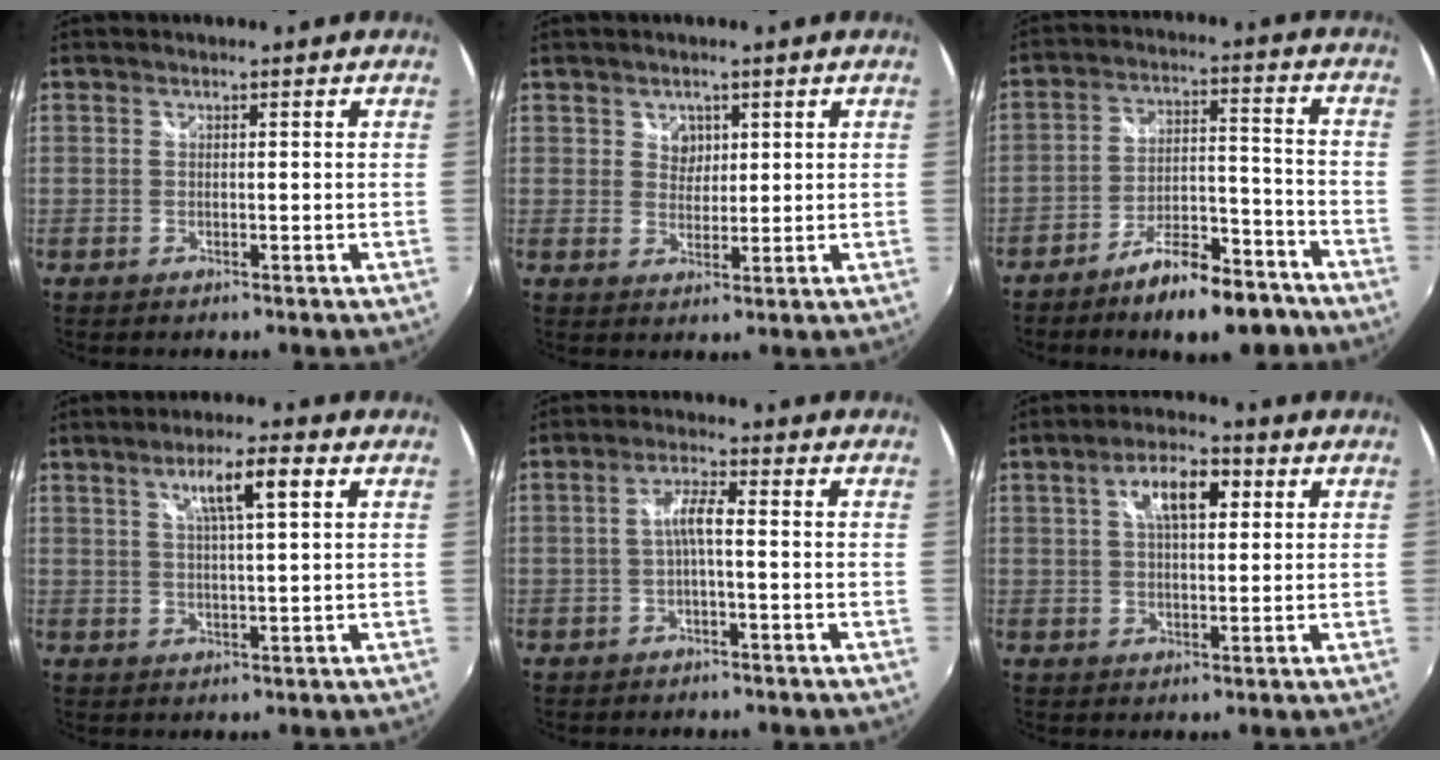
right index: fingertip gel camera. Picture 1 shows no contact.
{"total": 3.0, "force": [1.4, 2.6, 0.5], "torque": [-0.001, 0.005, 0.024]}
{"total": 12.4, "force": [-9.6, 4.1, 6.7], "torque": [-0.110, 0.029, -0.141]}
{"total": 6.9, "force": [2.9, 0.8, 6.2], "torque": [-0.106, 0.006, 0.050]}
{"total": 3.5, "force": [-0.9, 0.3, 3.3], "torque": [-0.067, 0.007, -0.017]}
{"total": 7.9, "force": [2.7, 3.5, 6.5], "torque": [-0.111, 0.018, 0.044]}